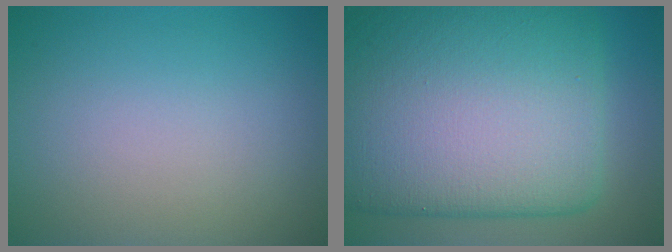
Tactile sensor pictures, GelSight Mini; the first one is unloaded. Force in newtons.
{"total": 17.9, "press": 17.9, "slide": 0.3}